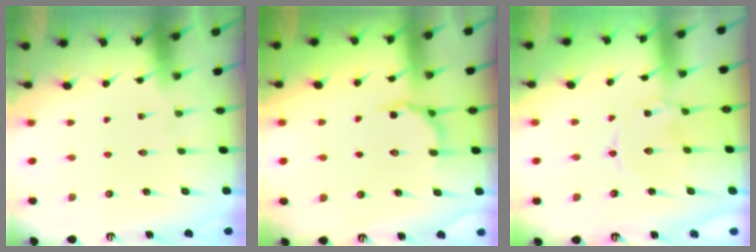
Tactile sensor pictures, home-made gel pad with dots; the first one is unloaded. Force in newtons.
{"total": 6.8, "press": 6.3, "slide": 2.5}
{"total": 0.5, "press": 0.5, "slide": 0.1}